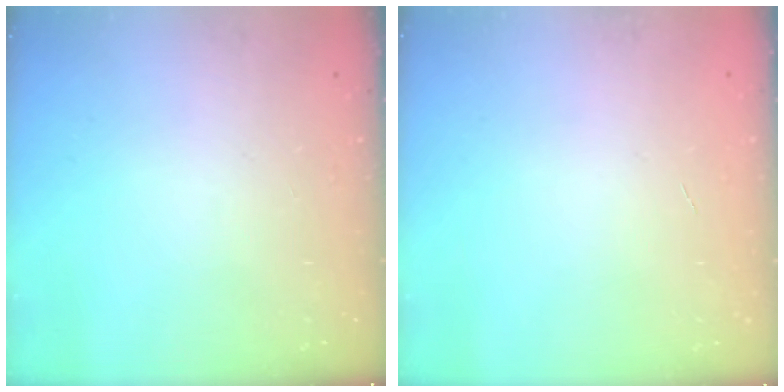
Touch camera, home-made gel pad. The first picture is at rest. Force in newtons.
{"total": 0.0}